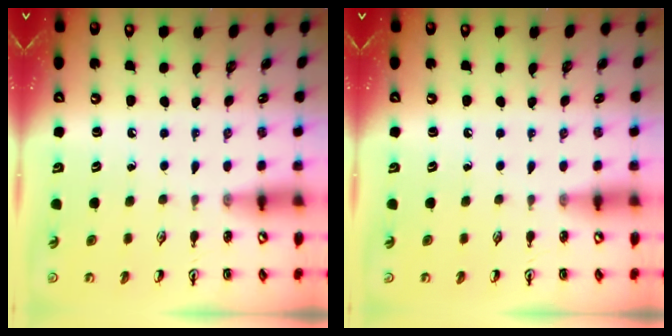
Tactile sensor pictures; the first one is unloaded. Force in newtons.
{"total": 0.0}